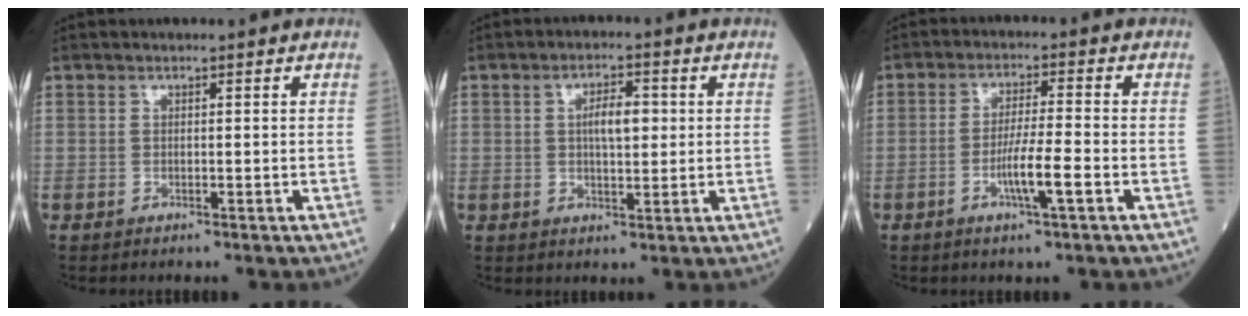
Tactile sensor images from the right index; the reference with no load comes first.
{"total": 4.9, "force": [0.8, 1.6, 4.6], "torque": [-0.078, 0.008, 0.014]}
{"total": 5.9, "force": [-2.2, -0.1, 5.5], "torque": [-0.099, -0.006, -0.042]}